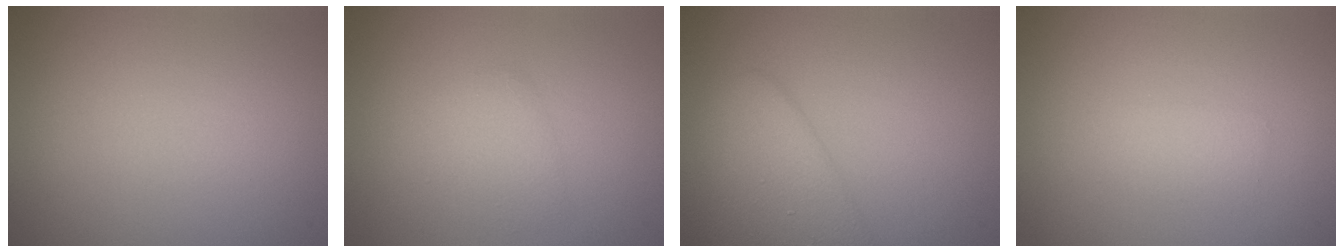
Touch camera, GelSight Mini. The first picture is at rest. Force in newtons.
{"total": 1.8, "press": 1.8, "slide": 0.1}
{"total": 4.2, "press": 4.2, "slide": 0.1}
{"total": 1.2, "press": 1.2, "slide": 0.0}